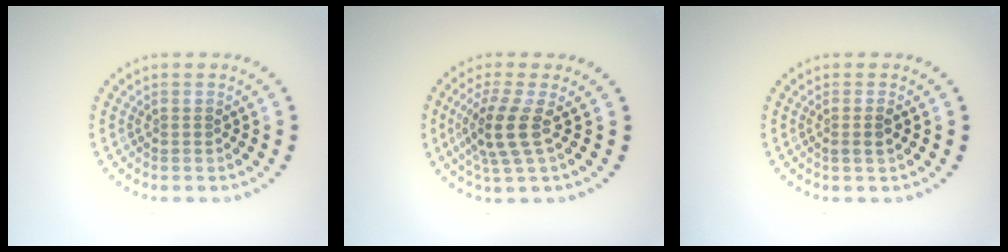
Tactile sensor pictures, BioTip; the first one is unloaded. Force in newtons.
{"total": 3.4, "press": 2.6, "slide": 2.1}
{"total": 1.2, "press": 1.0, "slide": 0.7}